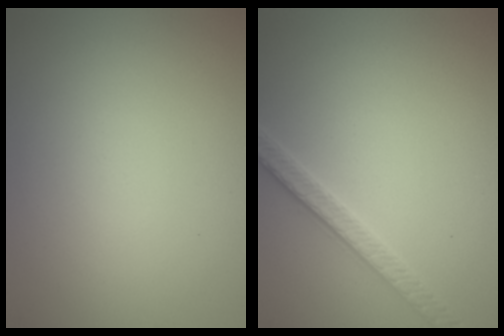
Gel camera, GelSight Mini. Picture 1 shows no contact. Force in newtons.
{"total": 2.7, "press": 2.6, "slide": 0.6}